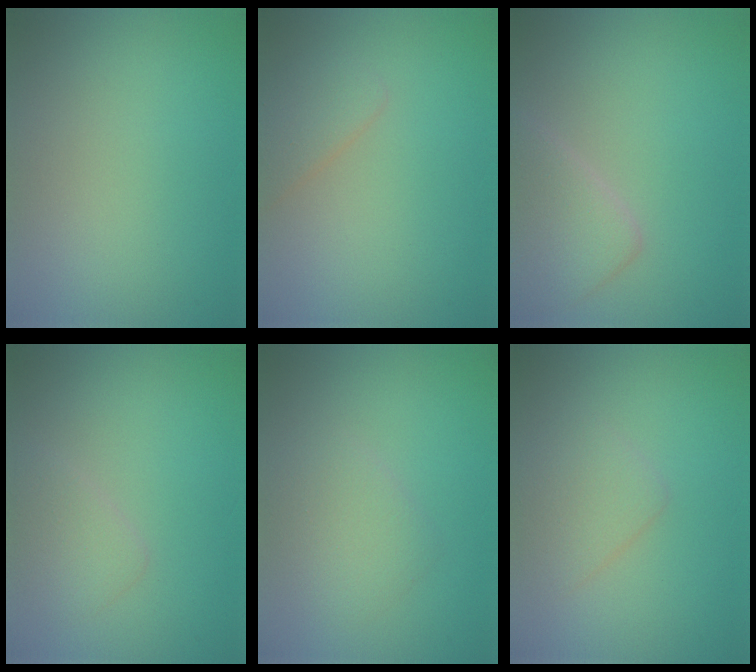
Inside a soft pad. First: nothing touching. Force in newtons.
{"total": 1.6, "press": 1.6, "slide": 0.0}
{"total": 3.2, "press": 3.2, "slide": 0.1}
{"total": 1.7, "press": 1.7, "slide": 0.1}
{"total": 2.3, "press": 2.3, "slide": 0.0}
{"total": 2.2, "press": 2.2, "slide": 0.1}